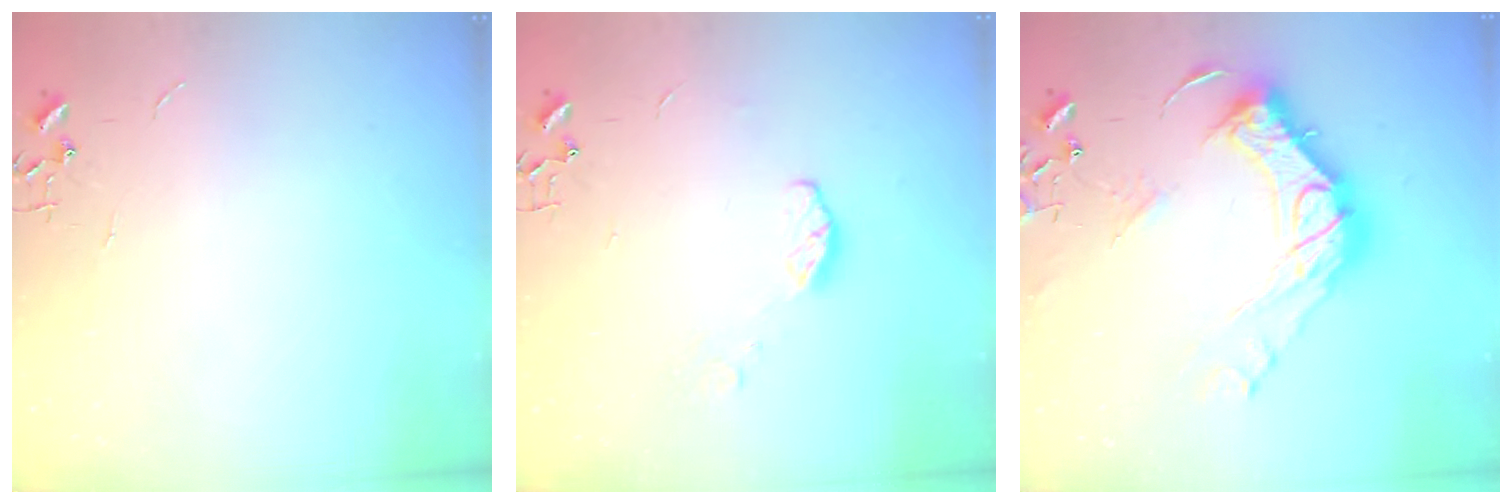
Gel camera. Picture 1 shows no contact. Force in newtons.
{"total": 6.0, "press": 5.9, "slide": 0.9}
{"total": 19.0, "press": 18.9, "slide": 1.6}